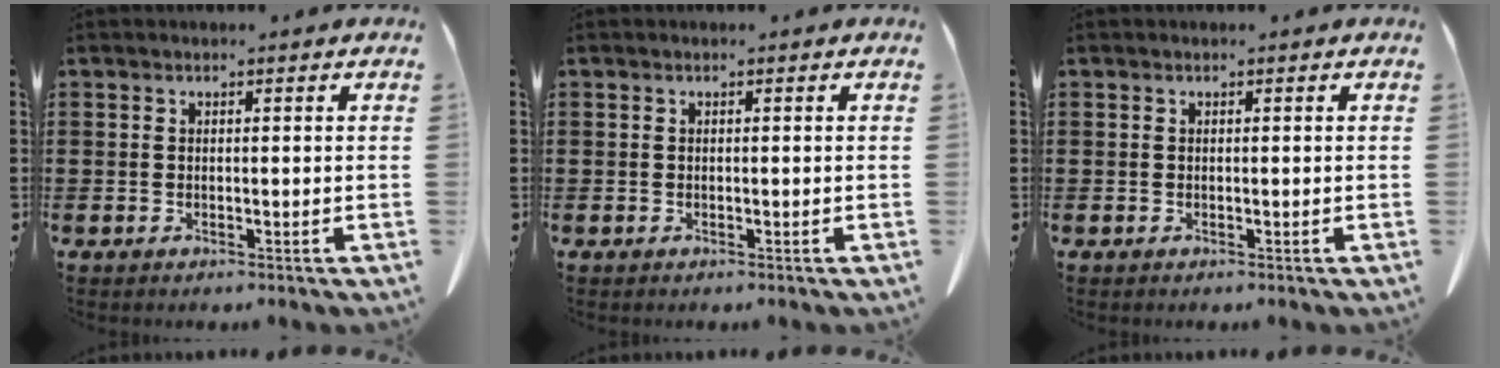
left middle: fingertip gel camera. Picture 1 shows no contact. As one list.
[{"total": 0.0}, {"total": 0.0}]